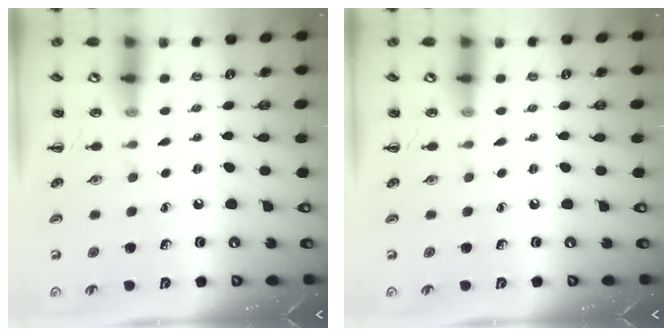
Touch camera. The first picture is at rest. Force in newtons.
{"total": 0.0}